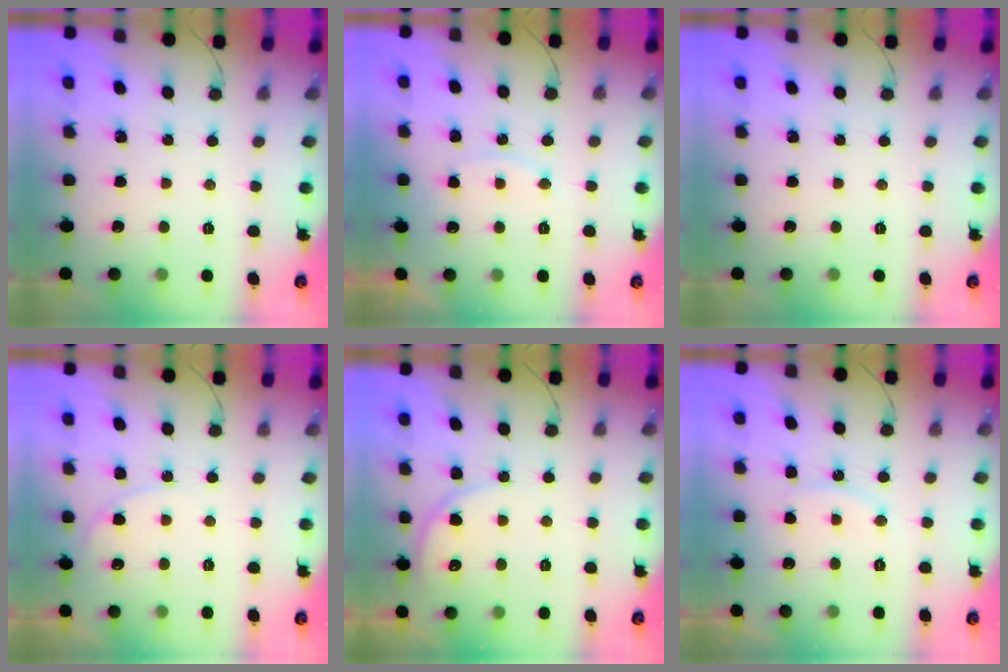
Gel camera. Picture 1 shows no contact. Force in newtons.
{"total": 7.4, "press": 7.4, "slide": 0.5}
{"total": 0.0}
{"total": 5.6, "press": 5.6, "slide": 0.2}
{"total": 6.7, "press": 6.7, "slide": 0.6}
{"total": 6.9, "press": 6.9, "slide": 0.3}